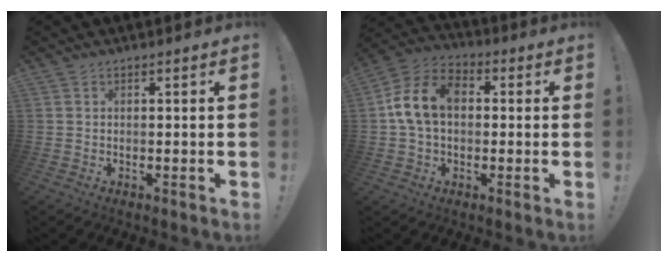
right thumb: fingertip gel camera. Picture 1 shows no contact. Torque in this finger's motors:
{"motor_torque": [1.39, 1.39, 0.36, 0.32, 0.11]}